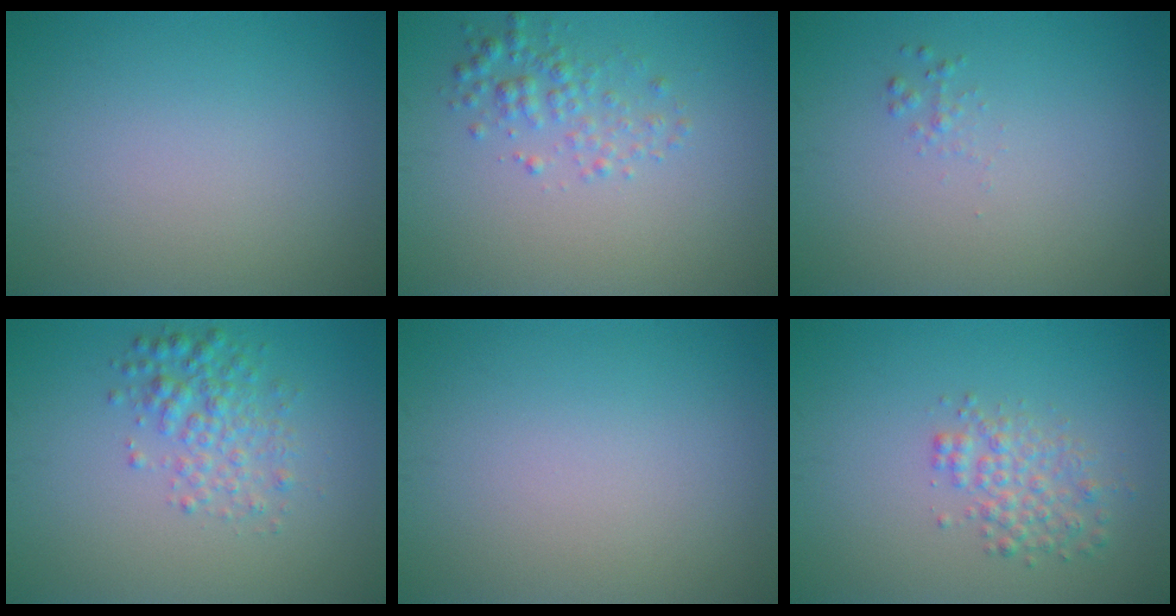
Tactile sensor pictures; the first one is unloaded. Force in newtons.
{"total": 2.3, "press": 2.3, "slide": 0.1}
{"total": 0.6, "press": 0.6, "slide": 0.0}
{"total": 3.0, "press": 3.0, "slide": 0.1}
{"total": 0.0}
{"total": 2.6, "press": 2.6, "slide": 0.1}